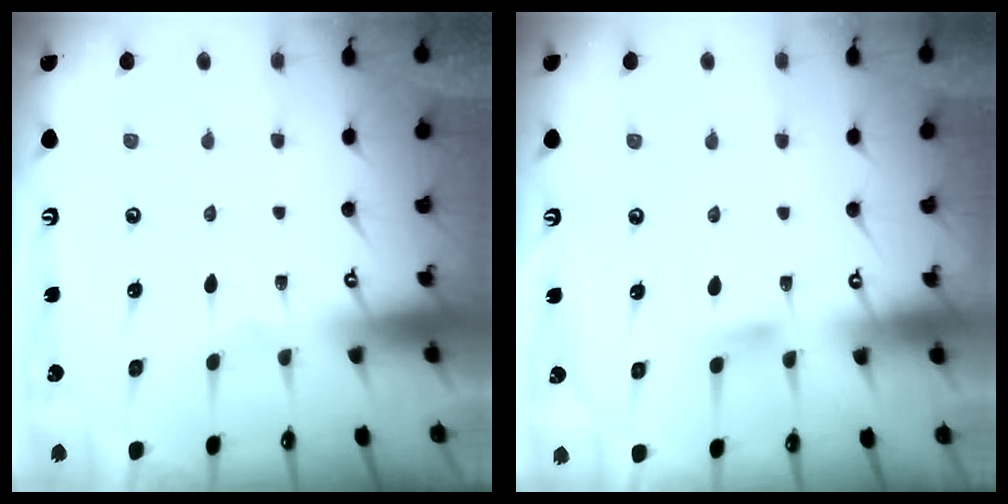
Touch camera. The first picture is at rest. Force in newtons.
{"total": 4.6, "press": 4.6, "slide": 0.6}